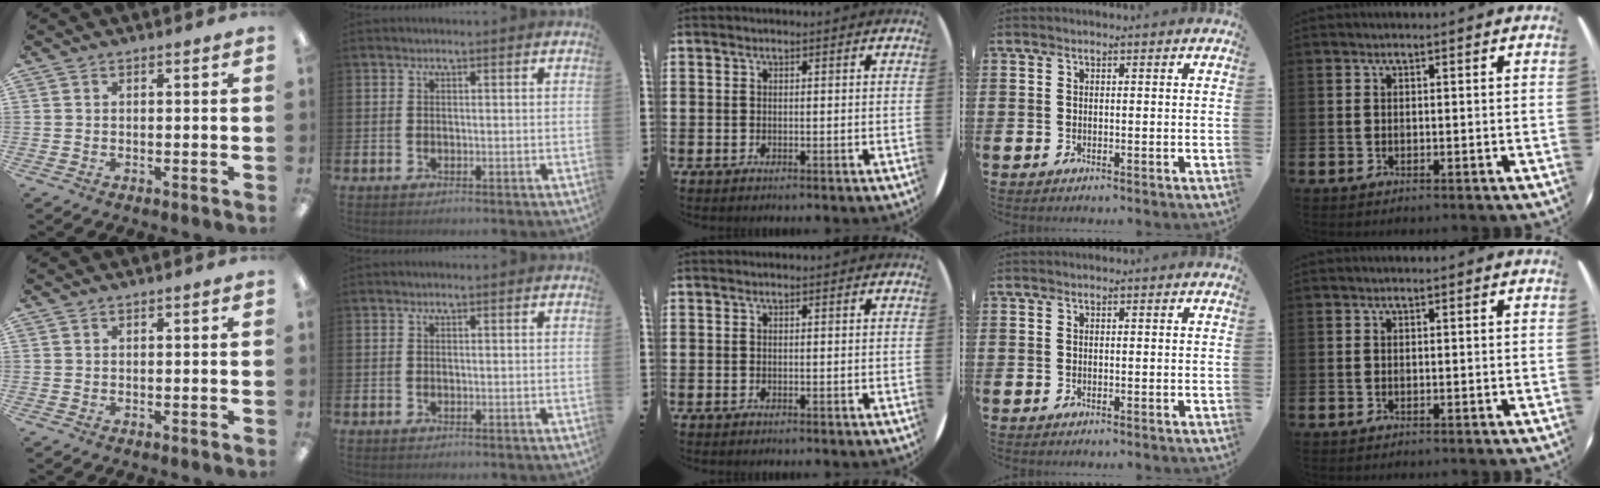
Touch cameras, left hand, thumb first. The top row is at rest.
{}